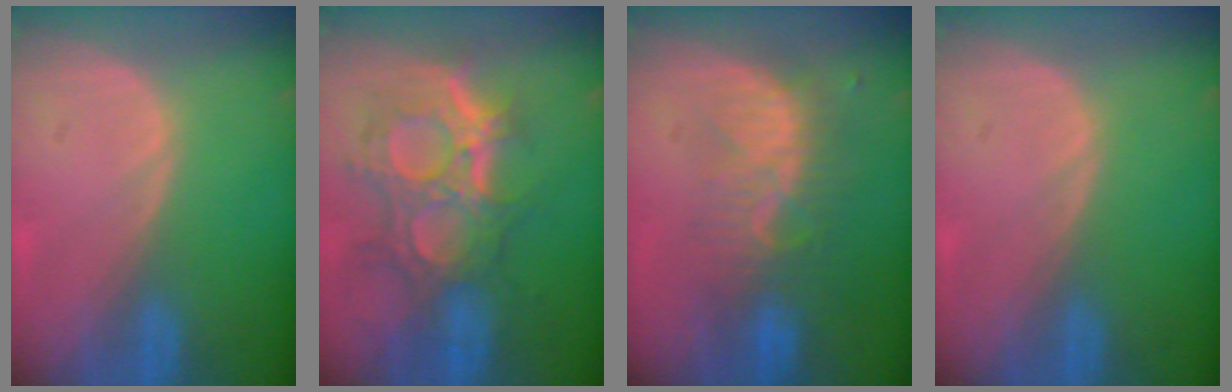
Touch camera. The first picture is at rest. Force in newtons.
{"total": 11.3, "press": 10.4, "slide": 4.5}
{"total": 8.1, "press": 7.3, "slide": 3.6}
{"total": 0.0}